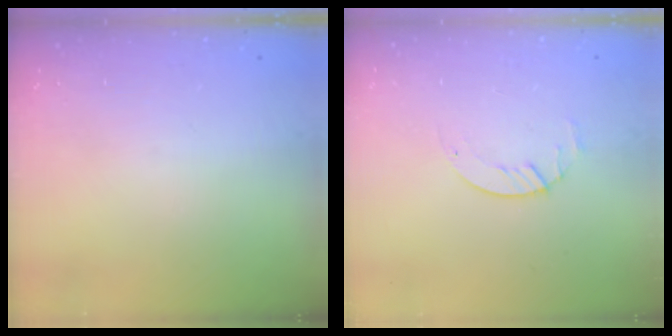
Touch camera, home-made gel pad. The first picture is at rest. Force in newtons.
{"total": 1.4, "press": 1.4, "slide": 0.2}